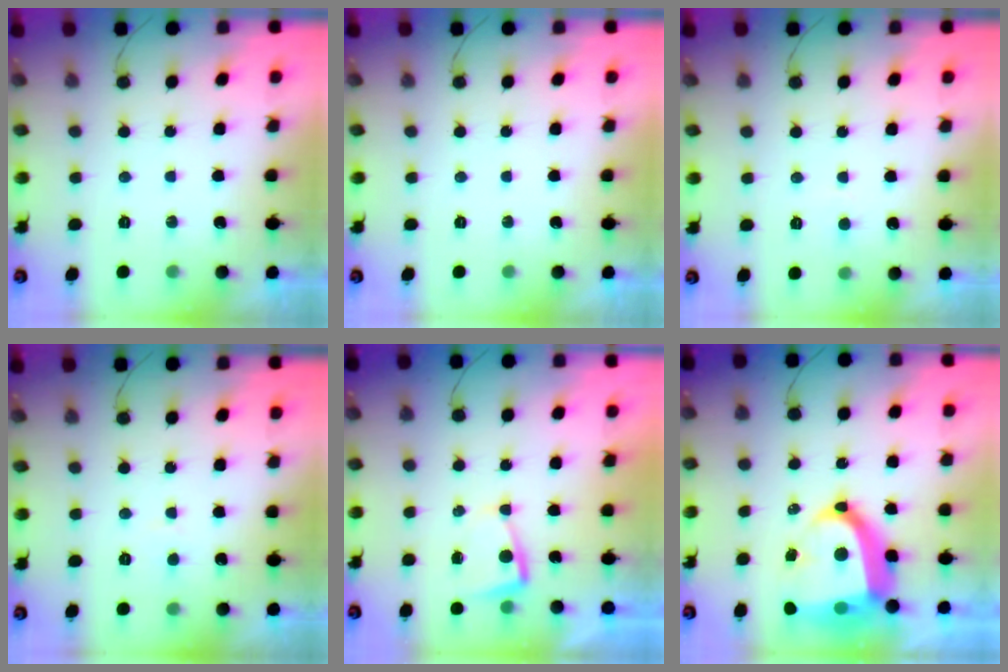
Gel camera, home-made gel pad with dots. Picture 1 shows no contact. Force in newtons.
{"total": 0.0}
{"total": 3.7, "press": 3.7, "slide": 0.3}
{"total": 1.1, "press": 1.1, "slide": 0.1}
{"total": 2.4, "press": 2.3, "slide": 0.4}
{"total": 18.7, "press": 18.5, "slide": 2.7}